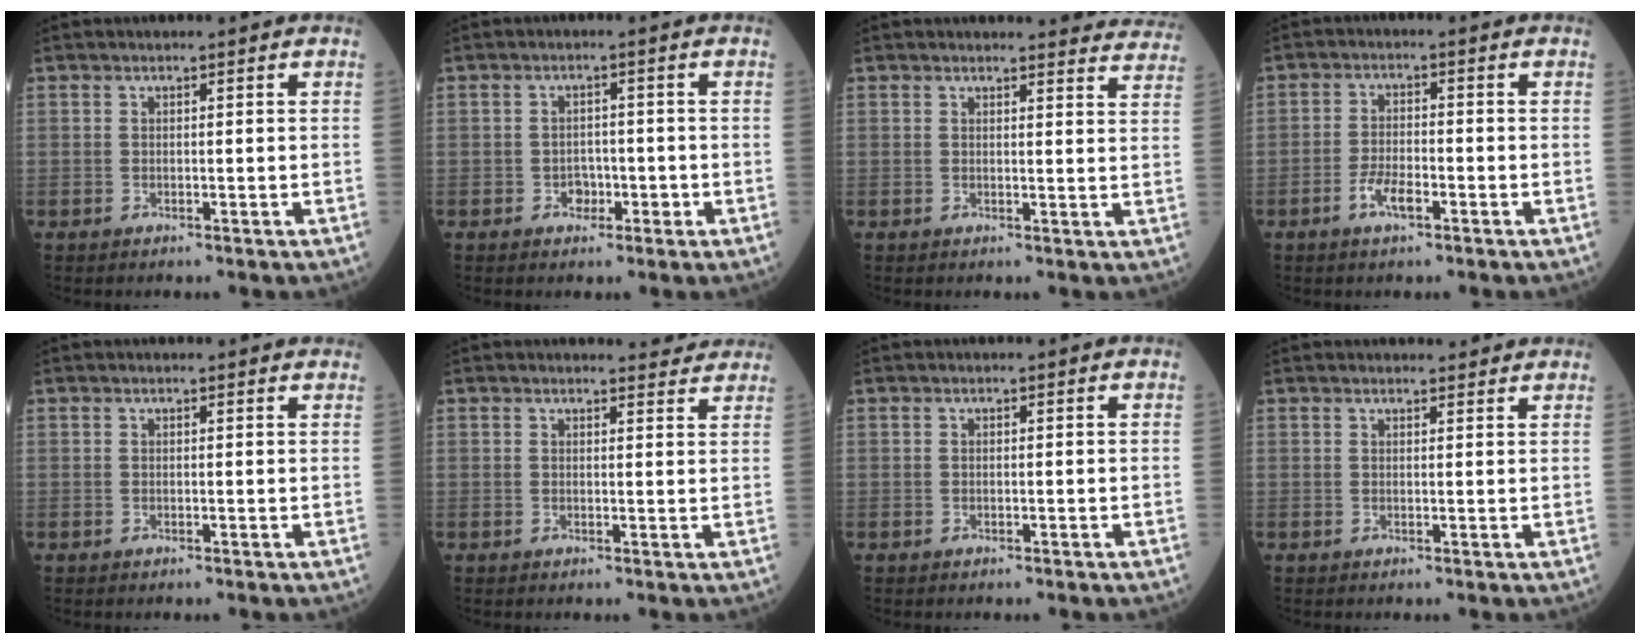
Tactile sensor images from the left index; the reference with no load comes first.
{"total": 2.4, "force": [-1.1, 1.8, 1.2], "torque": [-0.009, 0.007, -0.013]}
{"total": 11.5, "force": [11.4, 1.5, 1.2], "torque": [0.028, -0.051, 0.089]}
{"total": 3.9, "force": [-2.2, 1.2, 3.0], "torque": [-0.060, 0.001, -0.043]}
{"total": 1.8, "force": [1.8, 0.3, 0.2], "torque": [-0.007, 0.000, 0.008]}
{"total": 3.9, "force": [3.9, 0.5, 0.2], "torque": [-0.001, -0.005, 0.032]}
{"total": 0.0}
{"total": 3.4, "force": [3.3, 0.7, 0.7], "torque": [-0.006, 0.009, 0.037]}